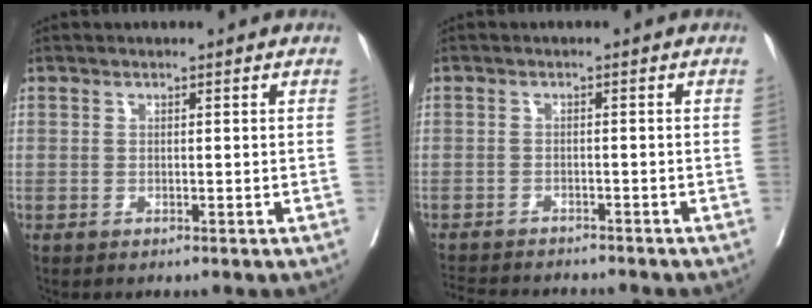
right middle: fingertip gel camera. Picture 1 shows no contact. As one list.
[{"total": 9.3, "force": [-8.7, 1.7, 2.8], "torque": [-0.046, -0.004, -0.123]}]